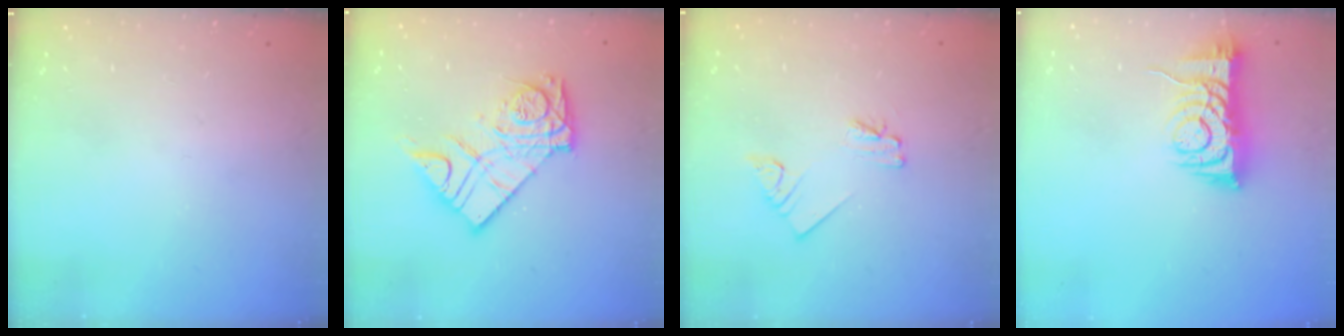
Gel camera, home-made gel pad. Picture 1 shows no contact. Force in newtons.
{"total": 14.8, "press": 14.7, "slide": 1.6}
{"total": 2.3, "press": 2.3, "slide": 0.1}
{"total": 8.0, "press": 7.9, "slide": 1.3}